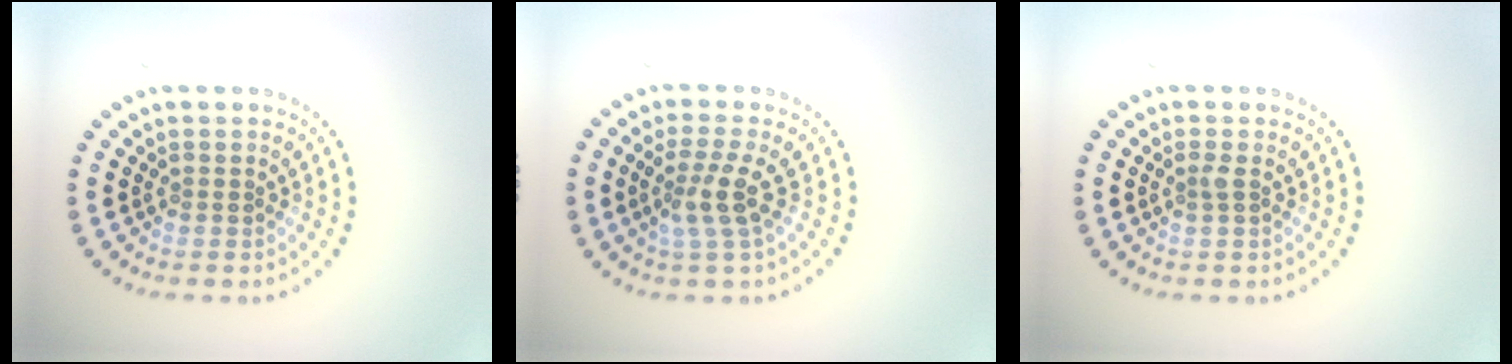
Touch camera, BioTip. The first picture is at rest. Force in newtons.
{"total": 2.8, "press": 2.1, "slide": 1.8}
{"total": 0.6, "press": 0.5, "slide": 0.3}